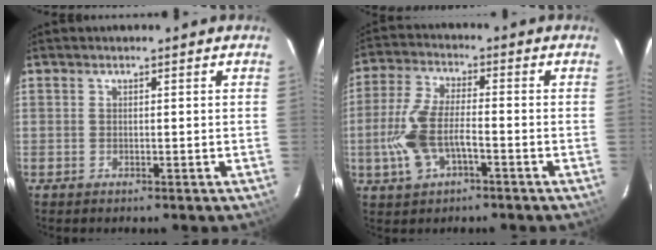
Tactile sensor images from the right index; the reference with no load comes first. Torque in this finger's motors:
{"motor_torque": [0.19, -0.02, 0.28, 0.12]}